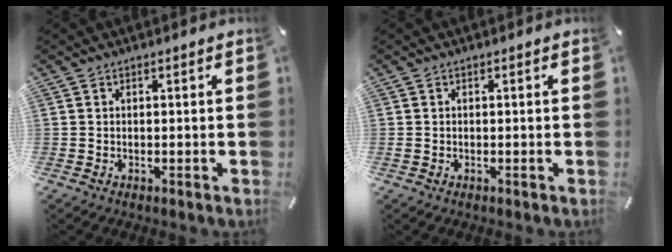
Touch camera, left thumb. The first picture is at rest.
{"total": 0.7, "force": [-0.2, 0.5, 0.4], "torque": [-0.006, 0.002, -0.006]}